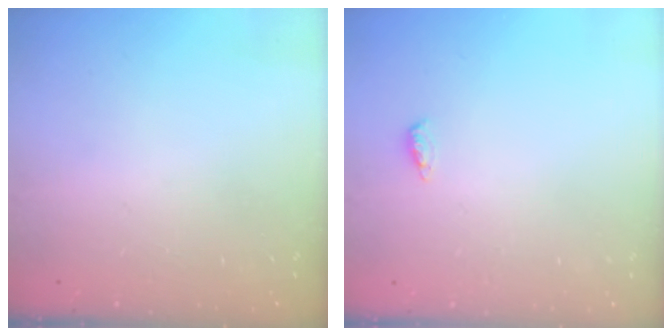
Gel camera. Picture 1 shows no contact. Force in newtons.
{"total": 4.9, "press": 4.4, "slide": 2.0}